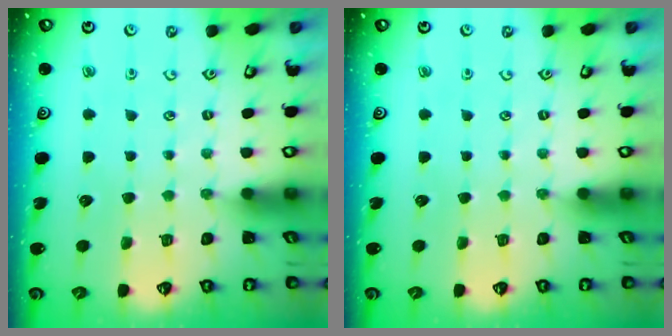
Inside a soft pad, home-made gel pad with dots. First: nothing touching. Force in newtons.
{"total": 0.0}